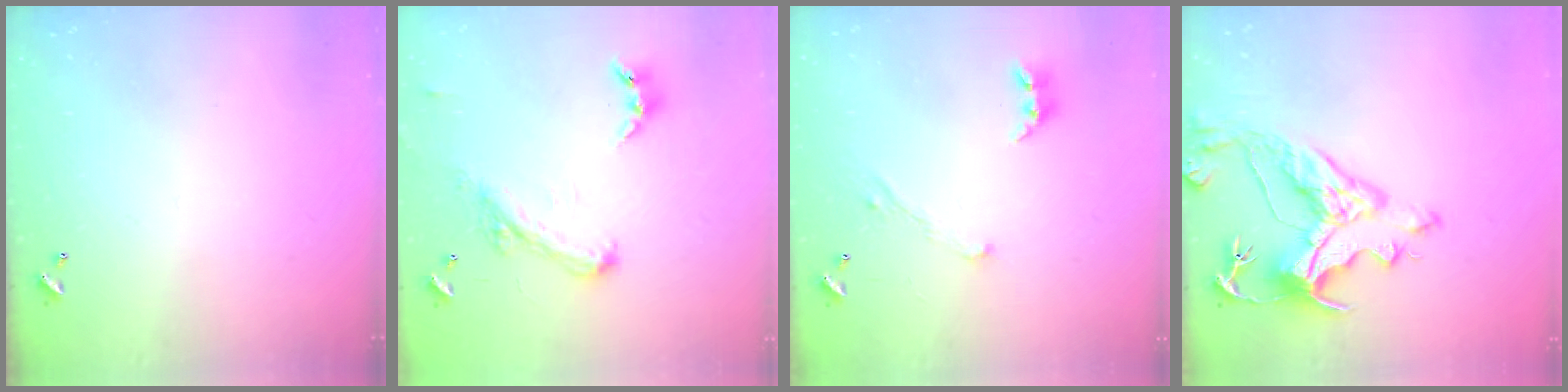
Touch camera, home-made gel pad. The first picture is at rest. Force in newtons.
{"total": 2.5, "press": 2.4, "slide": 0.5}
{"total": 2.3, "press": 2.2, "slide": 0.6}
{"total": 9.9, "press": 9.7, "slide": 1.7}